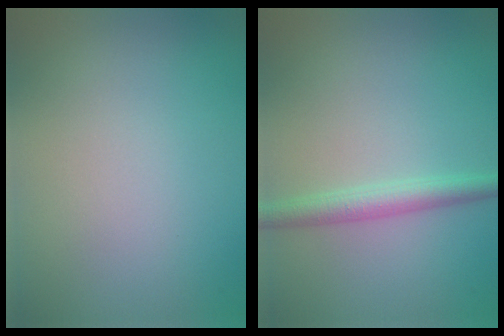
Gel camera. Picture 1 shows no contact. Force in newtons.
{"total": 2.5, "press": 2.5, "slide": 0.0}